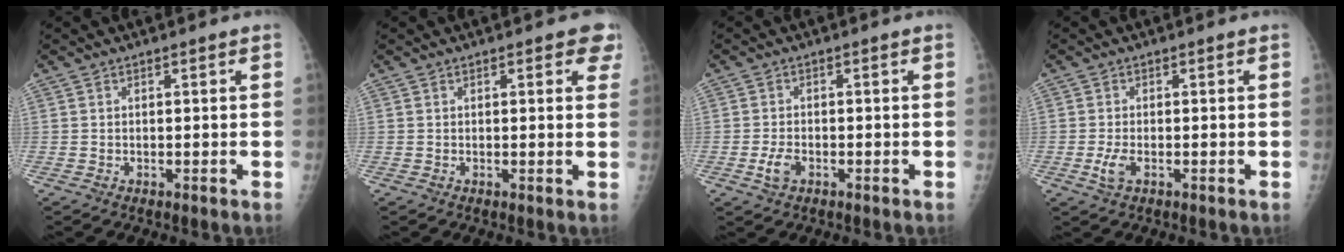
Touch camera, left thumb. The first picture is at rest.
{"total": 3.5, "force": [1.8, 1.5, 2.6], "torque": [-0.007, -0.003, 0.013]}
{"total": 3.1, "force": [-1.3, 1.8, 2.1], "torque": [-0.045, 0.008, -0.023]}
{"total": 2.8, "force": [-0.9, 1.3, 2.3], "torque": [-0.056, 0.002, -0.019]}